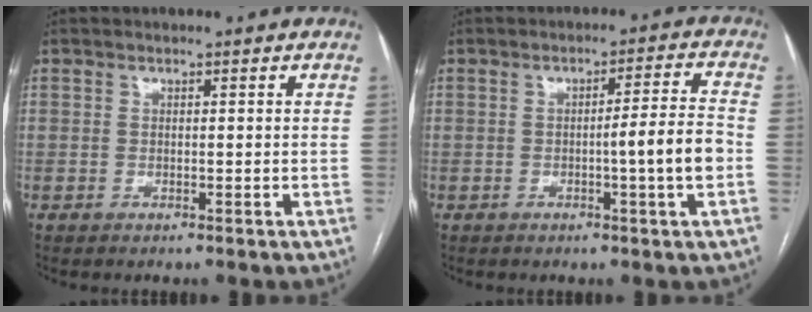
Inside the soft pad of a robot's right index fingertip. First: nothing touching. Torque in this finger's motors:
{"motor_torque": [0.72, -0.12, 0.44, 0.10]}